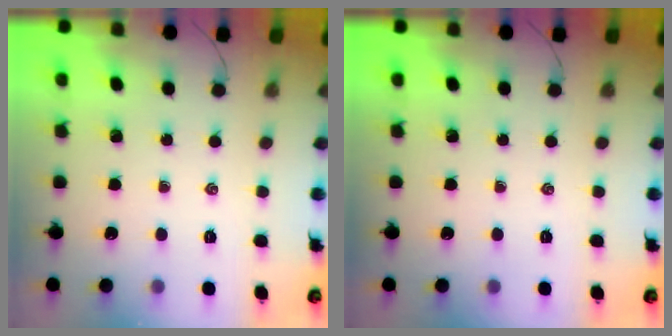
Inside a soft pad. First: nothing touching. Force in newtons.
{"total": 0.0}